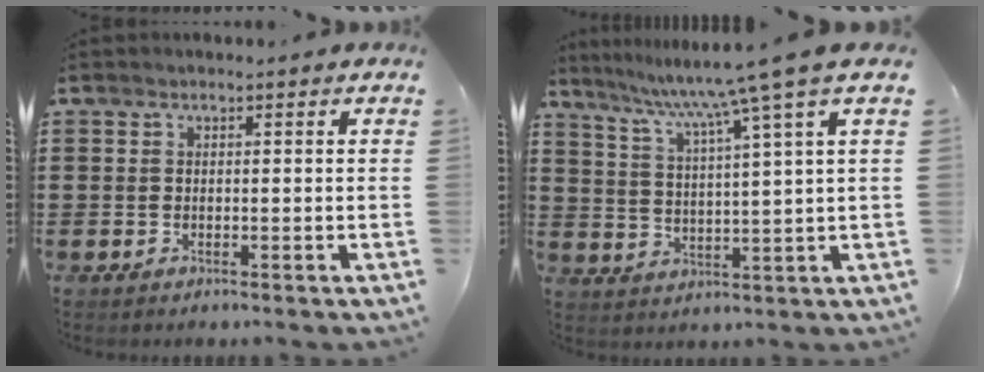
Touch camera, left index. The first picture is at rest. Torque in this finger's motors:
{"motor_torque": [1.45, -0.70, 0.47, 0.19]}